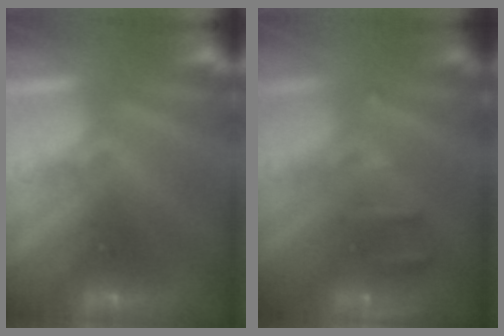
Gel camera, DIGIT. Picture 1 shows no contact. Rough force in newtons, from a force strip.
{"total": 2.4}